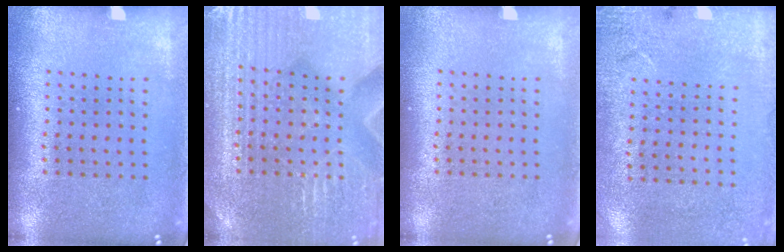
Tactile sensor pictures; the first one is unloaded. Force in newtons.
{"total": 4.2, "press": 4.0, "slide": 1.3}
{"total": 0.0}
{"total": 2.8, "press": 2.2, "slide": 1.6}